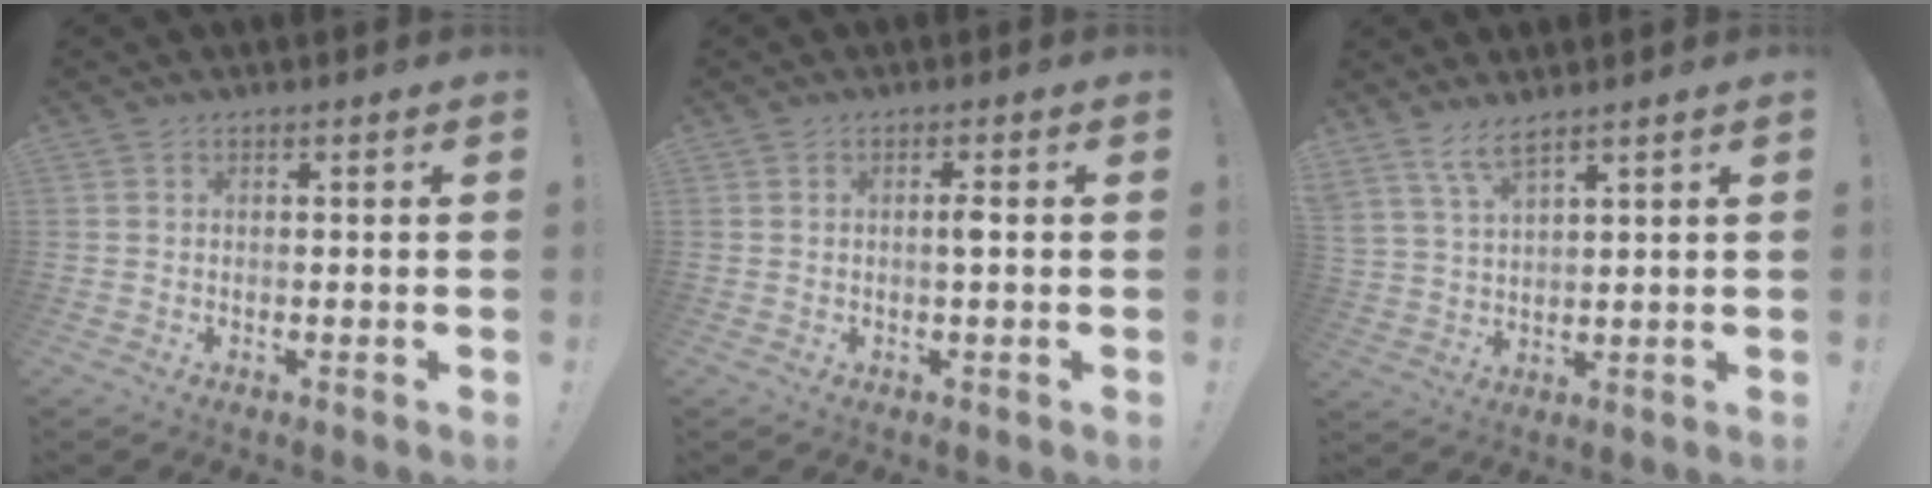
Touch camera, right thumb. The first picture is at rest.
{"total": 2.0, "force": [0.0, 0.1, 2.0], "torque": [-0.031, -0.001, -0.005]}
{"total": 5.8, "force": [4.6, 1.0, 3.5], "torque": [-0.080, -0.019, 0.087]}